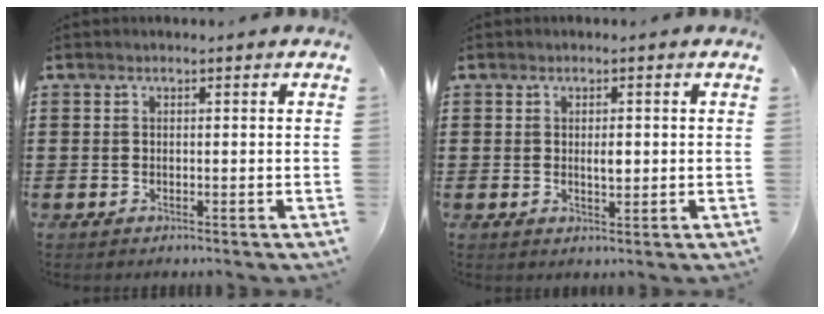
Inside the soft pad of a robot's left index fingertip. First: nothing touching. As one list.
[{"total": 2.0, "force": [0.2, 0.8, 1.9], "torque": [-0.029, -0.001, -0.001]}]